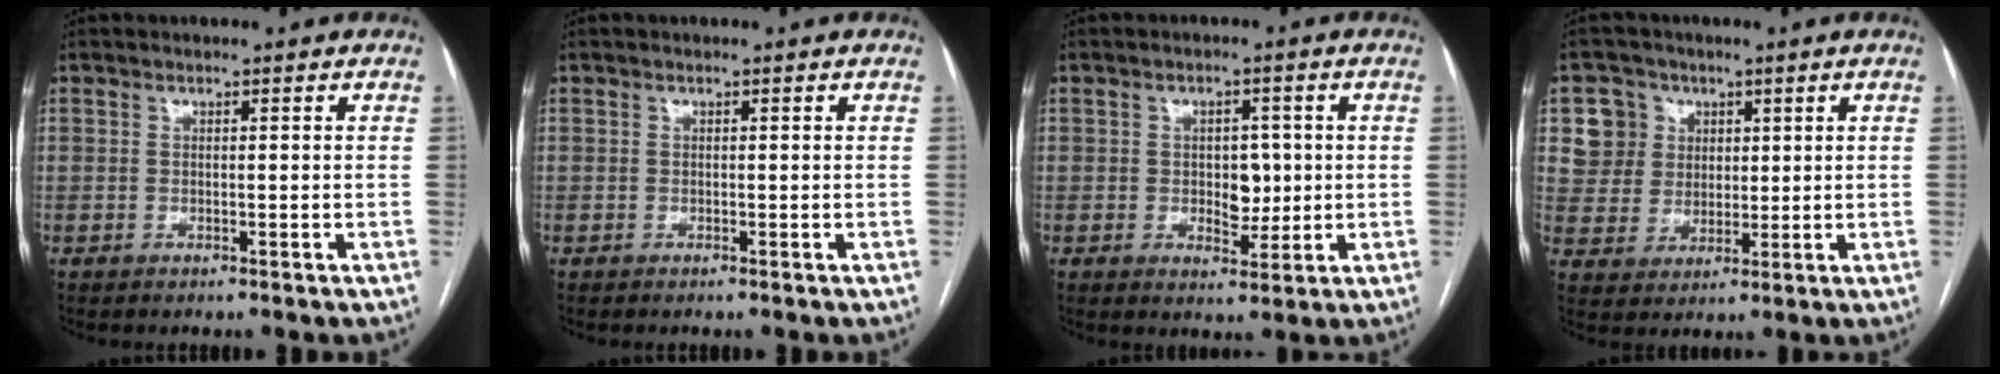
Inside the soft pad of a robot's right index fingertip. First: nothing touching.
{"total": 0.0}
{"total": 7.9, "force": [-0.7, 4.0, 6.8], "torque": [-0.114, 0.014, -0.006]}
{"total": 7.4, "force": [2.7, 6.9, 0.8], "torque": [-0.017, 0.026, 0.059]}